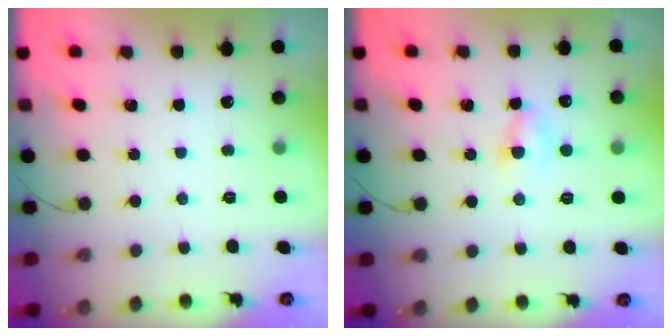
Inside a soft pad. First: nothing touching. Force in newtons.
{"total": 3.0, "press": 2.8, "slide": 1.1}